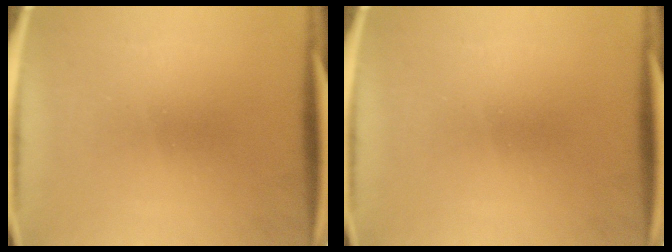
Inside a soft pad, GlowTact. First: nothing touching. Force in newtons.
{"total": 0.0}